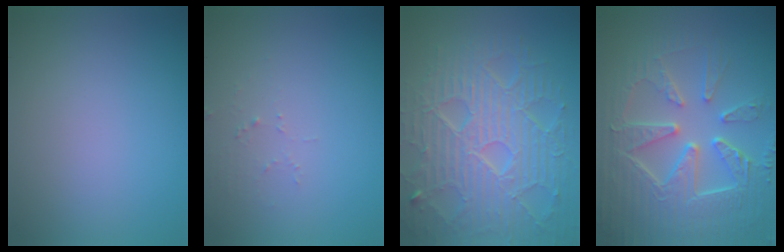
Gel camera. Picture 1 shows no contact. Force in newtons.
{"total": 1.1, "press": 1.1, "slide": 0.1}
{"total": 9.2, "press": 6.6, "slide": 6.5}
{"total": 8.4, "press": 6.3, "slide": 5.7}